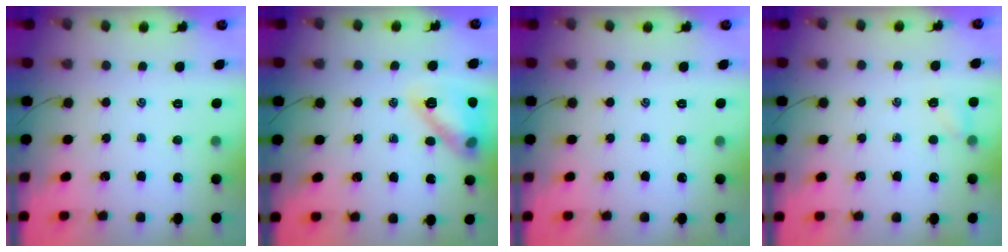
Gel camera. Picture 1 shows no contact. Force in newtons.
{"total": 14.2, "press": 14.1, "slide": 1.3}
{"total": 0.0}
{"total": 2.5, "press": 2.3, "slide": 0.9}